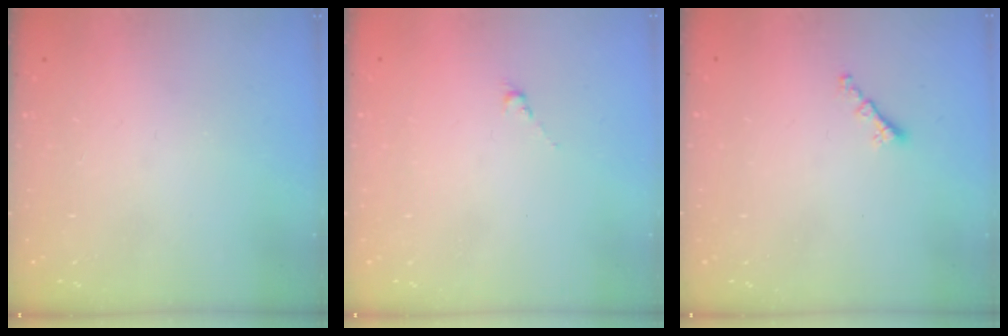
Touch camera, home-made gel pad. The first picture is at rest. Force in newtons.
{"total": 0.5, "press": 0.3, "slide": 0.4}
{"total": 1.2, "press": 1.1, "slide": 0.5}